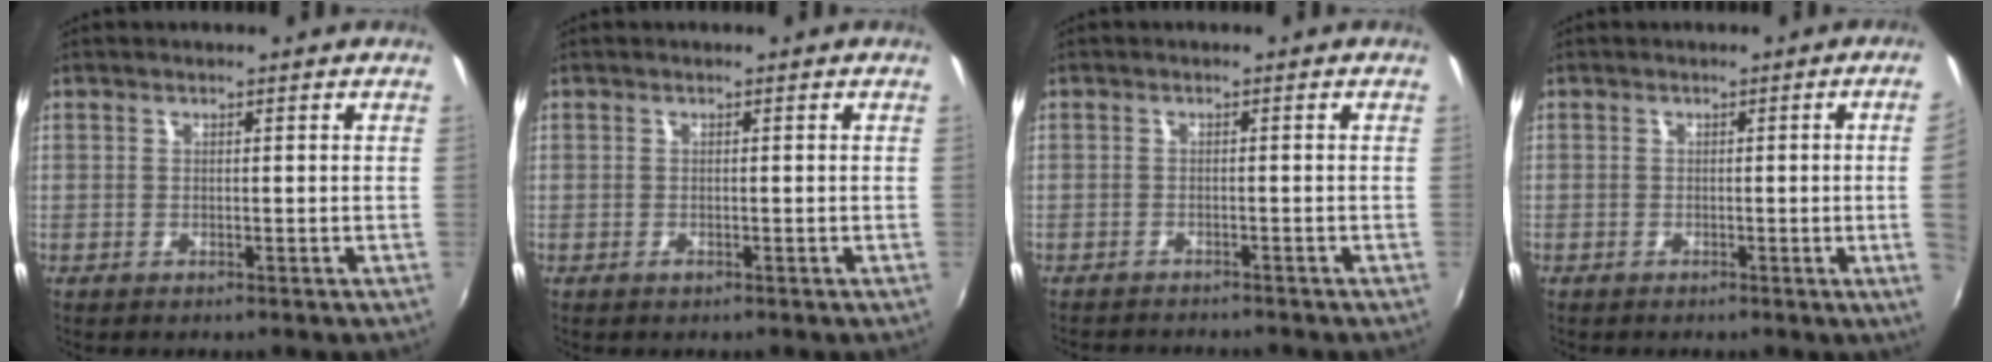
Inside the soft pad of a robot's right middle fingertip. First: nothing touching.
{"total": 0.6, "force": [-0.4, 0.4, 0.3], "torque": [-0.004, -0.001, -0.009]}
{"total": 5.0, "force": [-4.8, 0.7, 1.5], "torque": [-0.043, -0.013, -0.071]}
{"total": 4.4, "force": [0.0, -2.1, 3.9], "torque": [-0.061, -0.009, 0.004]}